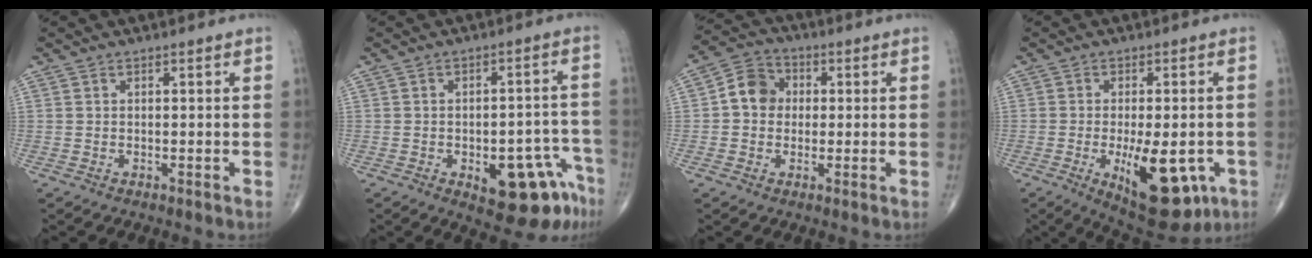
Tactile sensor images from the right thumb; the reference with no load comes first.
{"total": 13.4, "force": [-6.7, 6.0, 9.9], "torque": [-0.086, 0.047, -0.077]}
{"total": 7.2, "force": [0.4, 6.2, 3.6], "torque": [-0.046, 0.018, -0.005]}
{"total": 15.0, "force": [-4.7, 6.5, 12.7], "torque": [-0.167, -0.011, -0.049]}